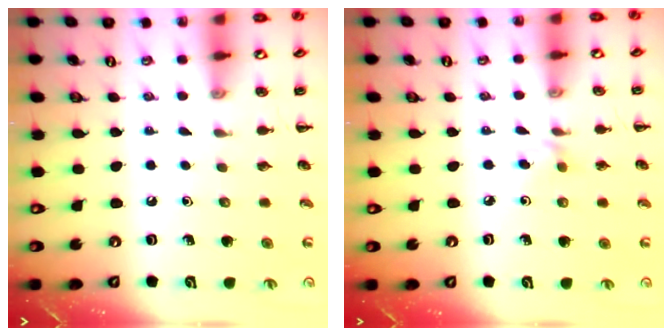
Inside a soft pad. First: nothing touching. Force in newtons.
{"total": 4.4, "press": 4.2, "slide": 1.5}